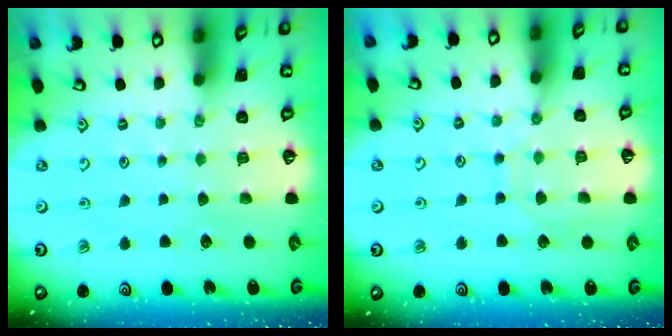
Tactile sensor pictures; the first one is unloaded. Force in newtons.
{"total": 7.9, "press": 7.9, "slide": 0.5}